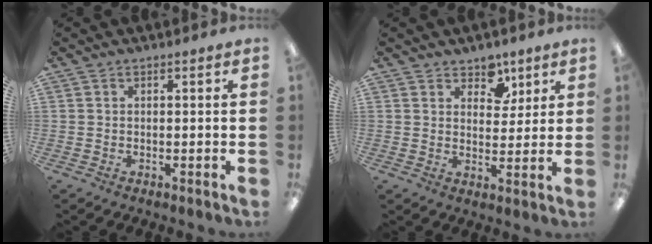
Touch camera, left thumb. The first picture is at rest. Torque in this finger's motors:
{"motor_torque": [0.42, 0.29, 0.51, -0.32, 0.01]}